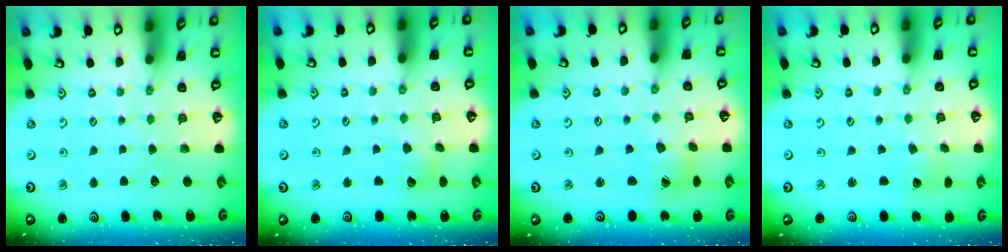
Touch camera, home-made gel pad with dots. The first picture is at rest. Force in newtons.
{"total": 3.5, "press": 3.5, "slide": 0.3}
{"total": 4.7, "press": 4.6, "slide": 0.4}
{"total": 1.8, "press": 1.8, "slide": 0.1}